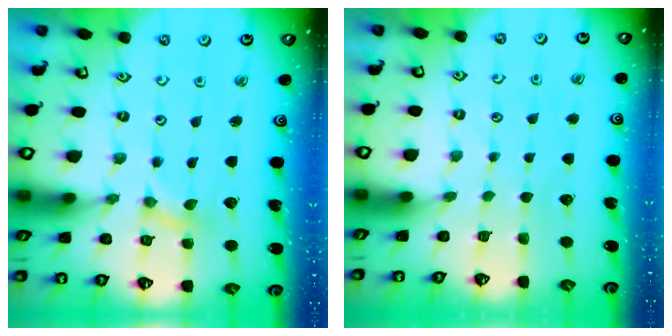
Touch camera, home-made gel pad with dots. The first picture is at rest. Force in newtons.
{"total": 0.6, "press": 0.6, "slide": 0.1}